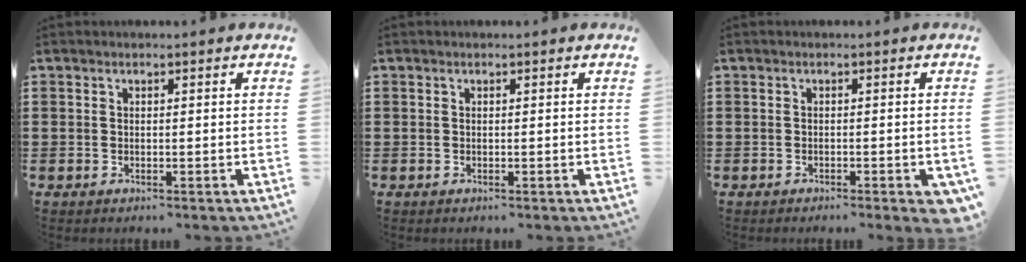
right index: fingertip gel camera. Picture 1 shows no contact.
{"total": 0.0}
{"total": 1.4, "force": [-1.0, 0.2, 0.9], "torque": [-0.017, -0.001, -0.019]}